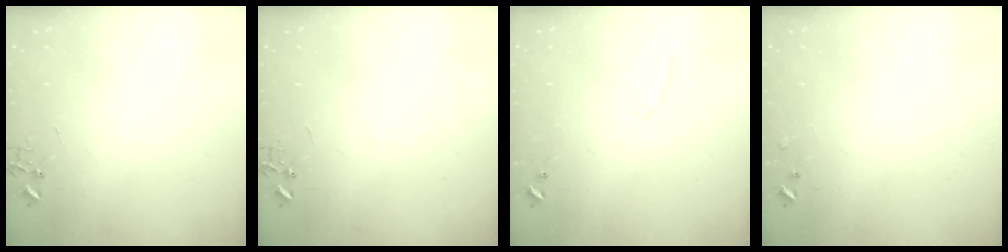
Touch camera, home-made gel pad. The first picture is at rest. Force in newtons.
{"total": 0.0}
{"total": 5.2, "press": 5.1, "slide": 1.0}
{"total": 5.9, "press": 5.9, "slide": 0.9}